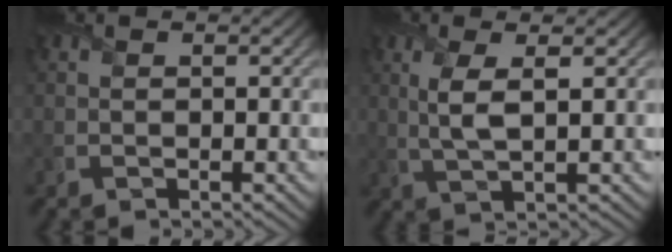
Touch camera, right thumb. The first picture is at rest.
{"total": 3.9, "force": [0.8, 1.0, 3.7], "torque": [-0.085, 0.002, 0.020]}